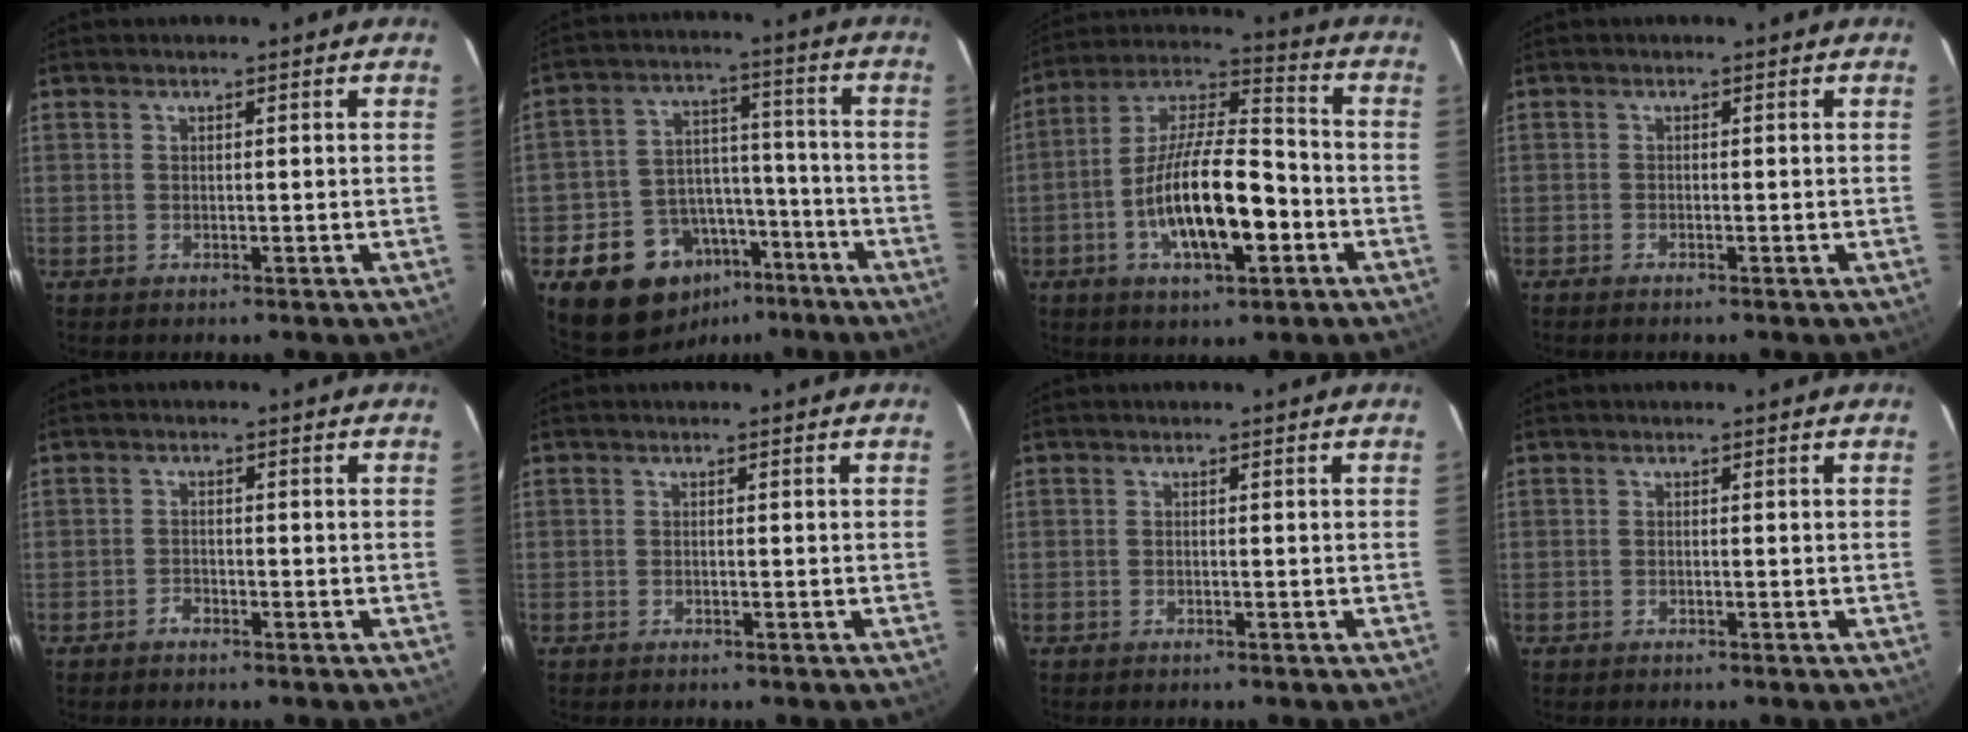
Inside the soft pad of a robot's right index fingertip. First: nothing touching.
{"total": 14.9, "force": [-8.8, 10.9, 5.1], "torque": [-0.112, 0.048, -0.117]}
{"total": 16.8, "force": [-5.2, 5.8, 14.9], "torque": [-0.278, 0.008, -0.093]}
{"total": 0.7, "force": [-0.7, 0.0, 0.3], "torque": [-0.008, -0.001, -0.014]}
{"total": 1.5, "force": [-1.3, 0.7, 0.3], "torque": [-0.005, 0.002, -0.024]}
{"total": 0.0}
{"total": 0.0}
{"total": 0.0}